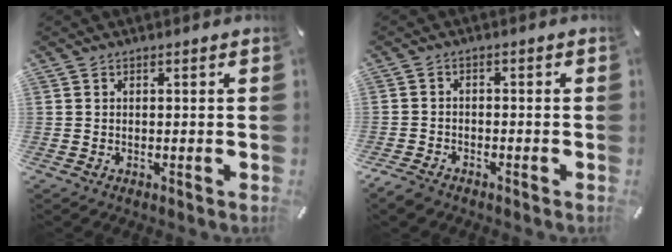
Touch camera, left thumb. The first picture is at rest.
{"total": 2.9, "force": [-2.5, 1.4, 0.6], "torque": [-0.024, 0.010, -0.053]}